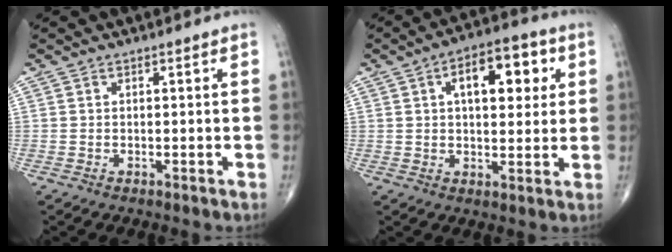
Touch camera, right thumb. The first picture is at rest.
{"total": 12.3, "force": [3.6, 6.2, 10.0], "torque": [-0.115, 0.010, 0.048]}